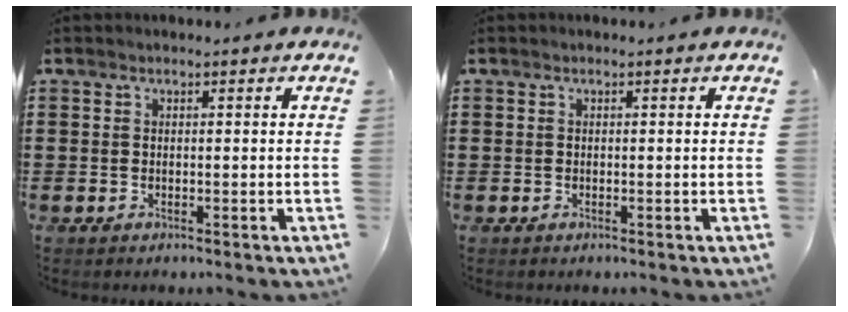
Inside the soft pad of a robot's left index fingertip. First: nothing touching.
{"total": 0.0}